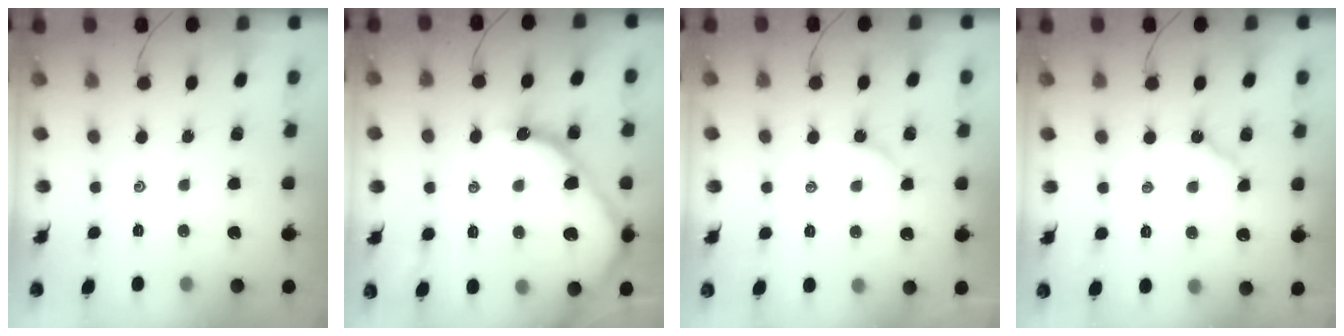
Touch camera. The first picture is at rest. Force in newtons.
{"total": 14.3, "press": 14.3, "slide": 1.2}
{"total": 3.0, "press": 2.9, "slide": 0.3}
{"total": 5.1, "press": 5.1, "slide": 0.3}